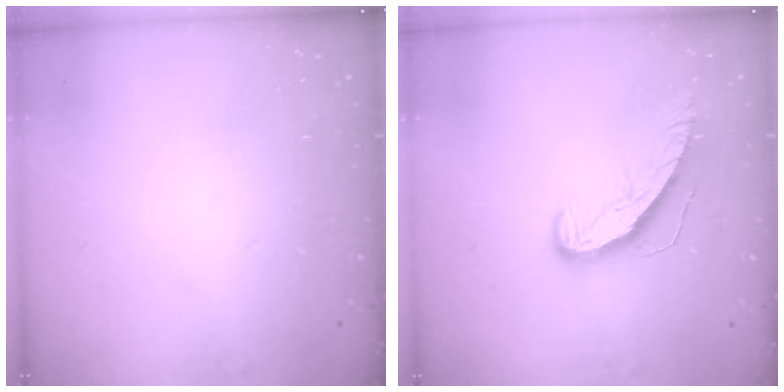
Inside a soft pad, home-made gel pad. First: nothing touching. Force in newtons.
{"total": 9.4, "press": 9.4, "slide": 0.4}